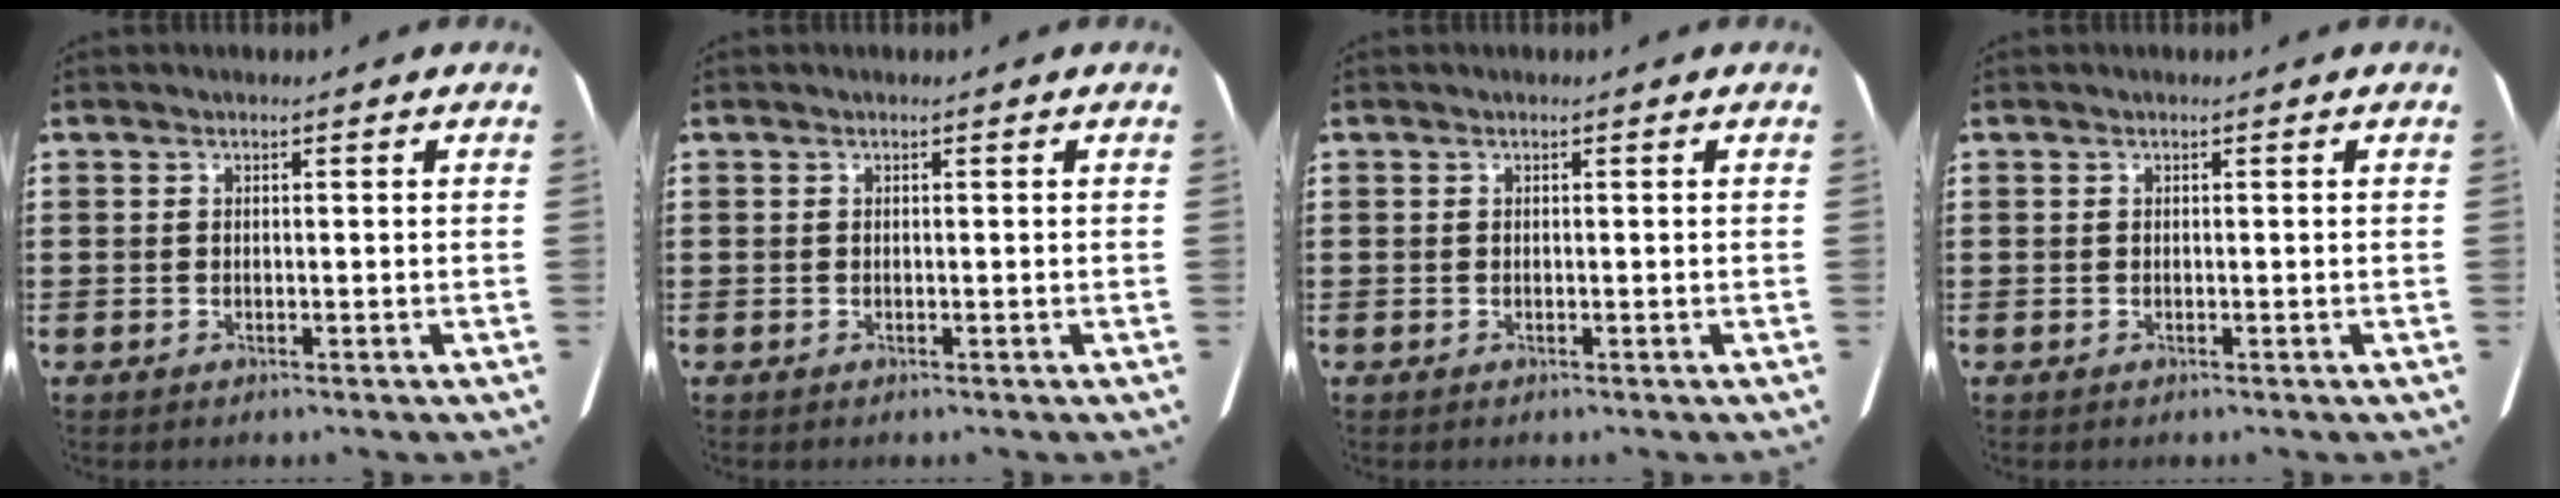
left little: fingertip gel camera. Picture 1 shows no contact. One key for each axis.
{"total": 0.0}
{"total": 0.0}
{"total": 0.0}